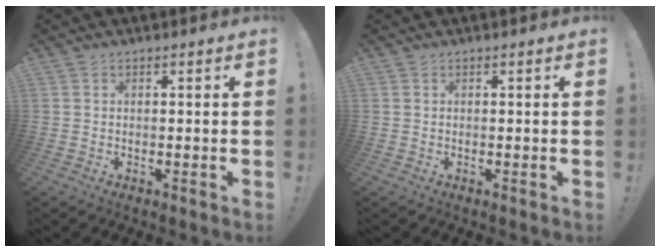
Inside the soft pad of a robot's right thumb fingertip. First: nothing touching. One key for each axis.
{"total": 0.0}